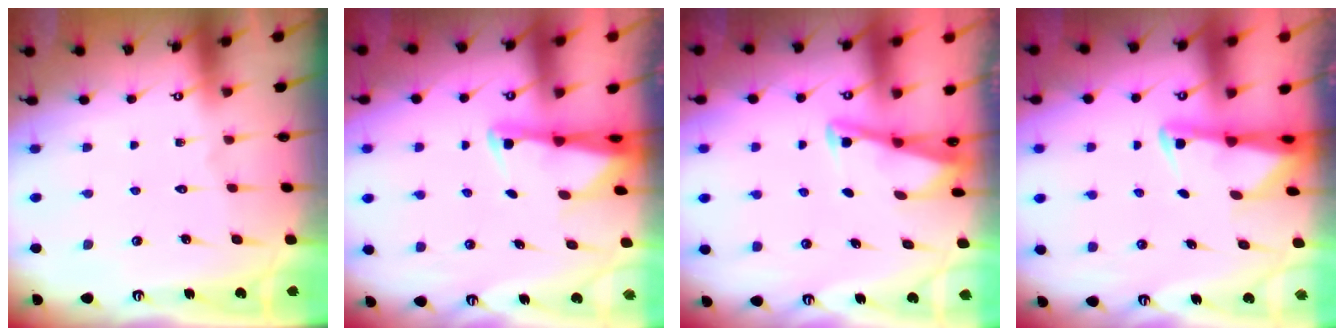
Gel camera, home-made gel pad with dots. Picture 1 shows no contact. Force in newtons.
{"total": 2.5, "press": 2.5, "slide": 0.5}
{"total": 2.9, "press": 2.9, "slide": 0.4}
{"total": 2.4, "press": 2.3, "slide": 0.5}